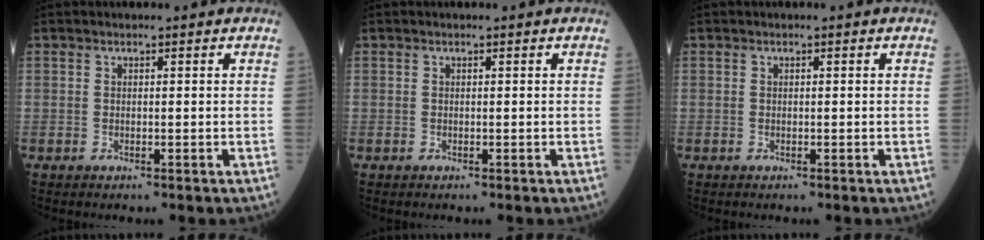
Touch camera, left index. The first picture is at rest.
{"total": 0.0}
{"total": 0.0}